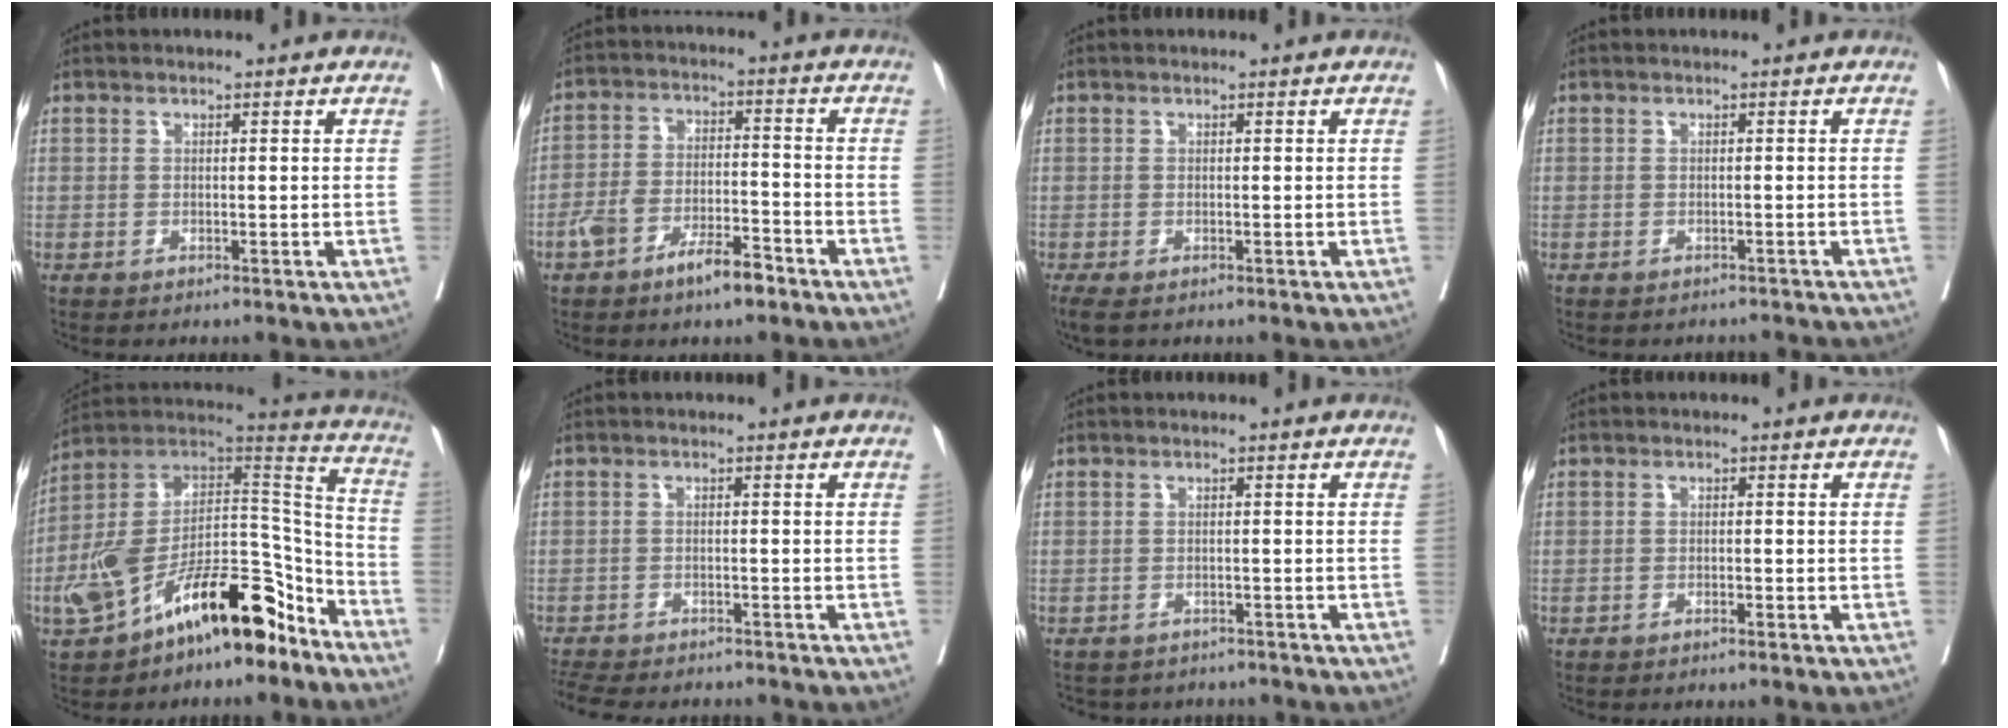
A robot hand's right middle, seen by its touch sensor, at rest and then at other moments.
{"total": 7.6, "force": [-5.0, 2.5, 5.2], "torque": [-0.100, 0.016, -0.085]}
{"total": 3.5, "force": [-2.5, 1.5, 2.1], "torque": [-0.045, -0.016, -0.040]}
{"total": 3.1, "force": [-3.0, 0.8, 0.1], "torque": [-0.004, -0.008, -0.035]}
{"total": 20.9, "force": [-12.6, 7.2, 15.0], "torque": [-0.270, 0.034, -0.213]}
{"total": 11.6, "force": [-10.4, 2.8, 4.4], "torque": [-0.092, -0.013, -0.143]}
{"total": 5.6, "force": [-5.2, 2.0, 0.4], "torque": [-0.008, -0.001, -0.059]}
{"total": 1.0, "force": [-0.7, 0.3, 0.6], "torque": [-0.017, 0.000, -0.011]}